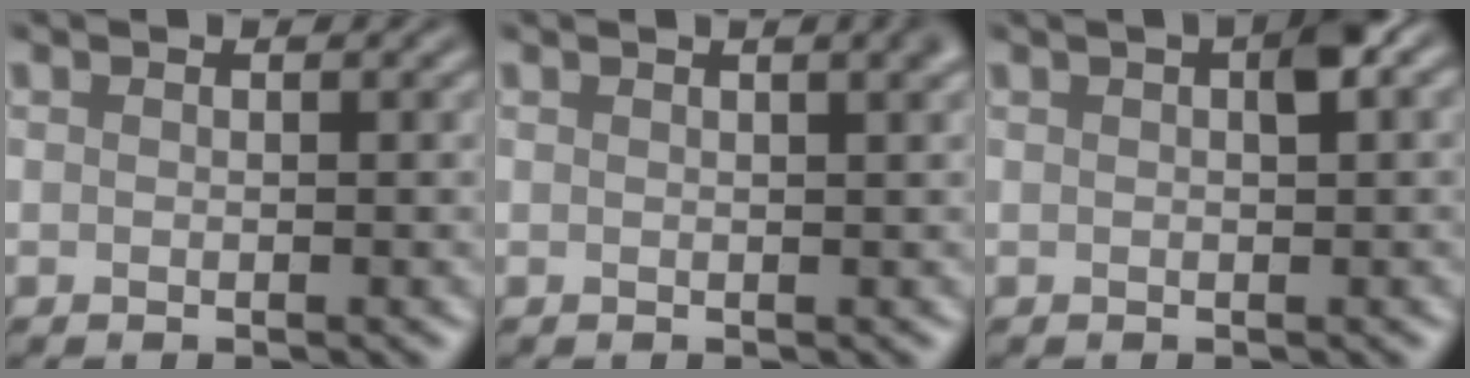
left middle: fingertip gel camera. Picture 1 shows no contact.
{"total": 2.0, "force": [1.0, 0.6, 1.6], "torque": [-0.004, 0.009, 0.006]}
{"total": 1.9, "force": [0.5, 0.5, 1.8], "torque": [-0.025, 0.008, 0.009]}